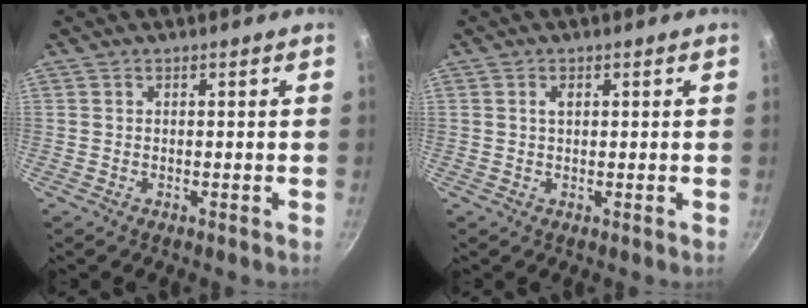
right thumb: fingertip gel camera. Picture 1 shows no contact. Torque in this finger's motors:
{"motor_torque": [0.04, -0.24, 0.60, 0.23, -0.02]}